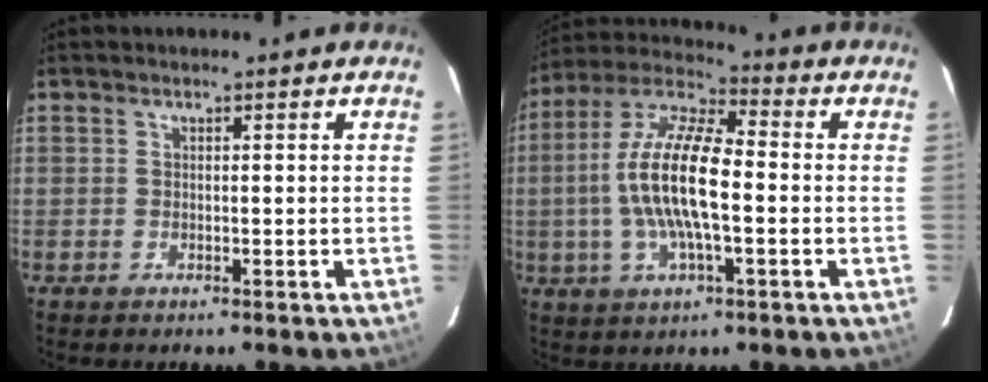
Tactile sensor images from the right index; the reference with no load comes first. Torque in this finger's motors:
{"motor_torque": [1.46, -0.68, 1.06, 0.21]}